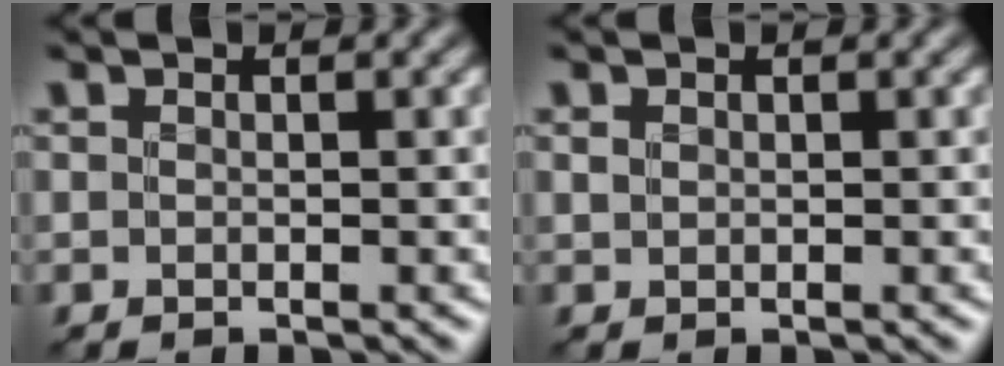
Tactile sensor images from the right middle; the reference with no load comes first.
{"total": 0.6, "force": [0.3, 0.5, 0.3], "torque": [-0.006, -0.002, 0.007]}